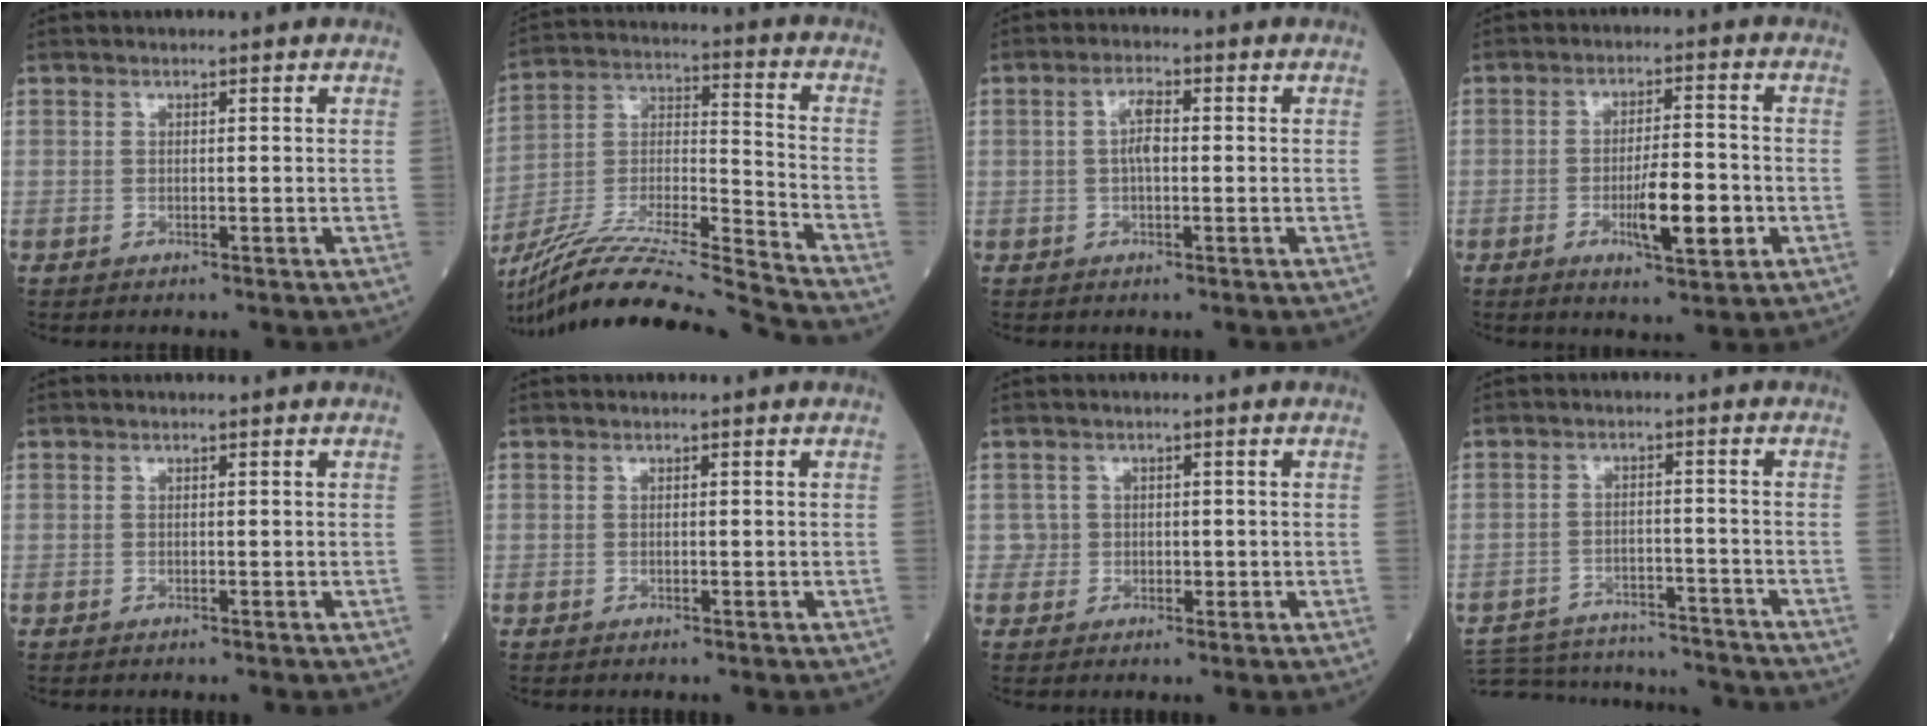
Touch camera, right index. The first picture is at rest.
{"total": 22.9, "force": [-21.0, -1.7, 8.9], "torque": [-0.195, -0.029, -0.365]}
{"total": 3.0, "force": [0.1, 0.9, 2.9], "torque": [-0.056, 0.009, 0.003]}
{"total": 7.9, "force": [-2.3, 1.5, 7.4], "torque": [-0.124, -0.006, -0.033]}
{"total": 0.0}
{"total": 0.0}
{"total": 2.0, "force": [0.1, 2.0, 0.1], "torque": [0.004, 0.006, 0.003]}
{"total": 16.0, "force": [-15.4, 2.6, 3.7], "torque": [-0.076, 0.004, -0.213]}